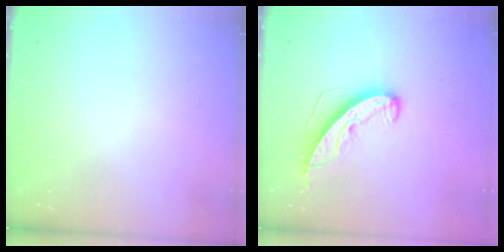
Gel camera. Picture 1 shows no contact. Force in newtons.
{"total": 9.0, "press": 9.0, "slide": 0.3}